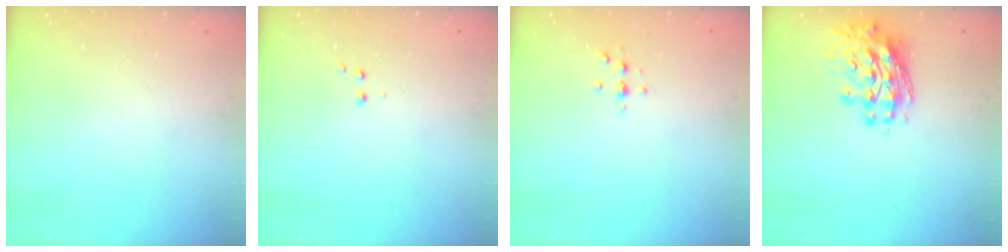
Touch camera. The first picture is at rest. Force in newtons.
{"total": 2.6, "press": 2.5, "slide": 0.6}
{"total": 3.0, "press": 3.0, "slide": 0.3}
{"total": 11.8, "press": 11.7, "slide": 1.3}